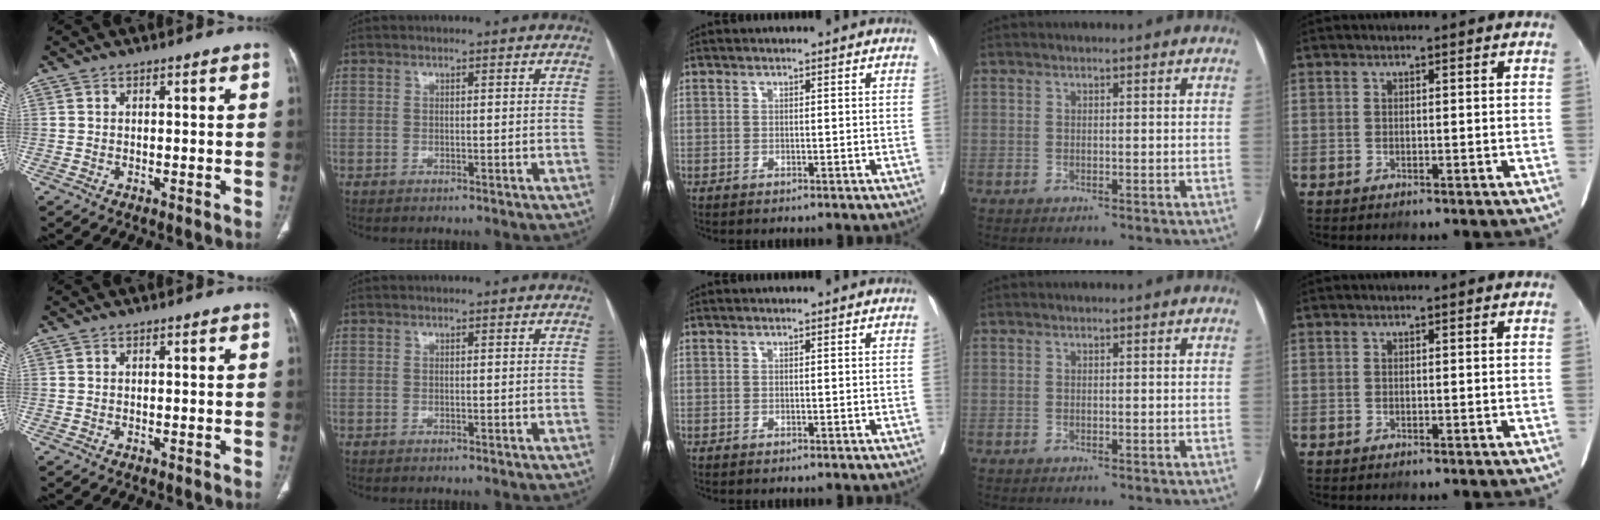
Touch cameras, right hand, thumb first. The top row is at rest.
{}